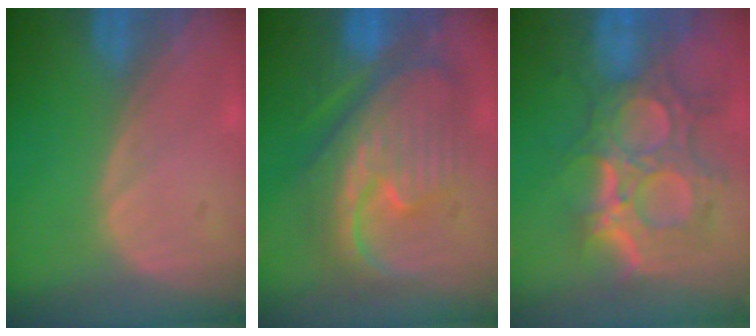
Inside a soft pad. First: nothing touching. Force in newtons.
{"total": 12.3, "press": 12.2, "slide": 1.4}
{"total": 12.1, "press": 10.8, "slide": 5.5}